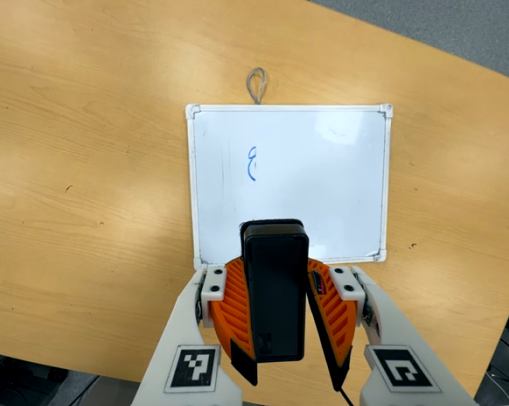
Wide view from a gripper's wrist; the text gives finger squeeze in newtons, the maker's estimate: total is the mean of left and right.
{"total": 8.9, "left": 9.3, "right": 8.6}